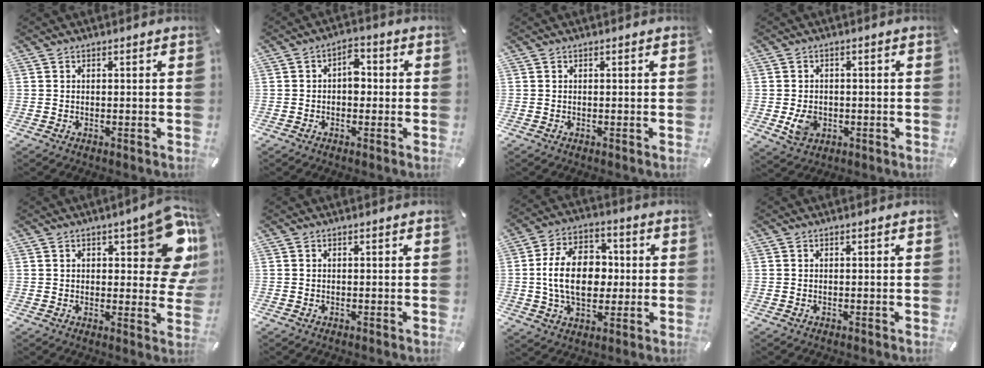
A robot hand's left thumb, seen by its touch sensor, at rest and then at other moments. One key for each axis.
{"total": 4.9, "fx": -0.1, "fy": 3.2, "fz": 3.7, "tx": -0.048, "ty": 0.006, "tz": -0.009}
{"total": 0.0}
{"total": 5.5, "fx": -1.0, "fy": 4.5, "fz": 3.0, "tx": -0.046, "ty": -0.008, "tz": -0.022}
{"total": 16.9, "fx": 6.4, "fy": 6.7, "fz": 14.2, "tx": -0.171, "ty": -0.039, "tz": 0.104}
{"total": 0.0}
{"total": 15.8, "fx": 0.2, "fy": 11.0, "fz": 11.3, "tx": -0.216, "ty": 0.016, "tz": 0.003}
{"total": 0.0}